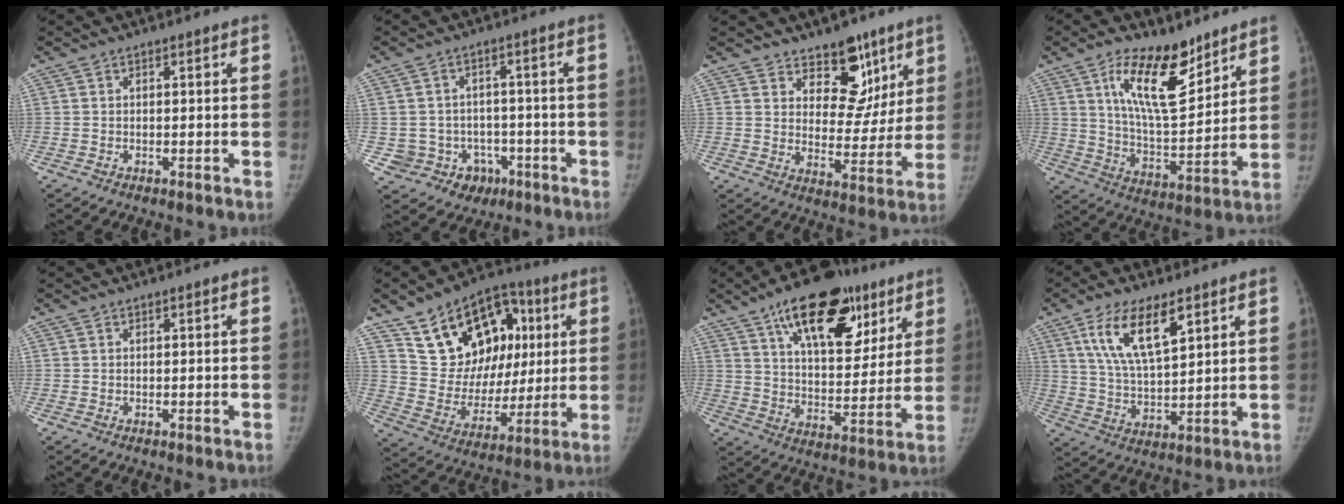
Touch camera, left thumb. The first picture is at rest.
{"total": 8.4, "force": [-2.9, 7.8, 1.6], "torque": [-0.009, 0.032, -0.027]}
{"total": 10.1, "force": [6.6, 6.3, 4.3], "torque": [-0.009, -0.038, 0.100]}
{"total": 15.8, "force": [9.4, 6.5, 10.9], "torque": [-0.149, -0.062, 0.172]}
{"total": 0.0}
{"total": 22.0, "force": [8.4, 14.8, 13.9], "torque": [-0.162, 0.000, 0.152]}
{"total": 23.4, "force": [12.8, 11.7, 15.7], "torque": [-0.199, -0.024, 0.202]}
{"total": 12.7, "force": [6.4, 4.8, 9.8], "torque": [-0.169, -0.023, 0.127]}